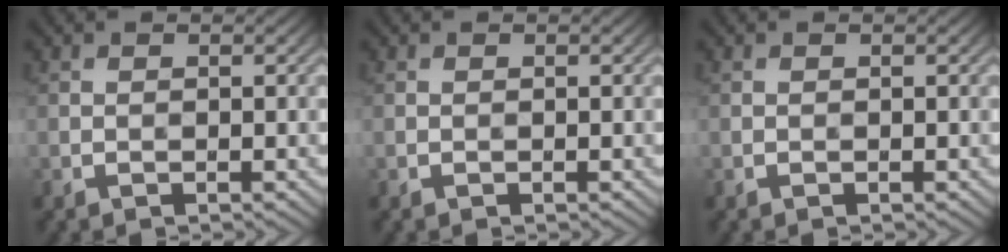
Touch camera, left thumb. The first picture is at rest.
{"total": 0.0}
{"total": 0.0}